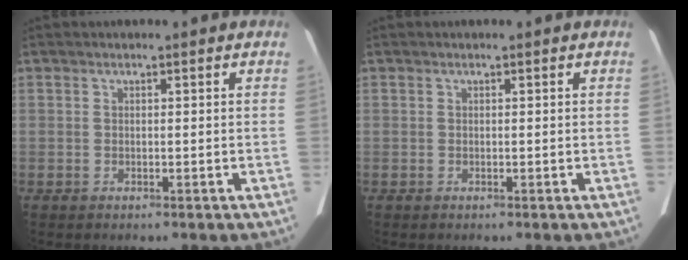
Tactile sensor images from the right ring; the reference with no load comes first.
{"total": 0.0}